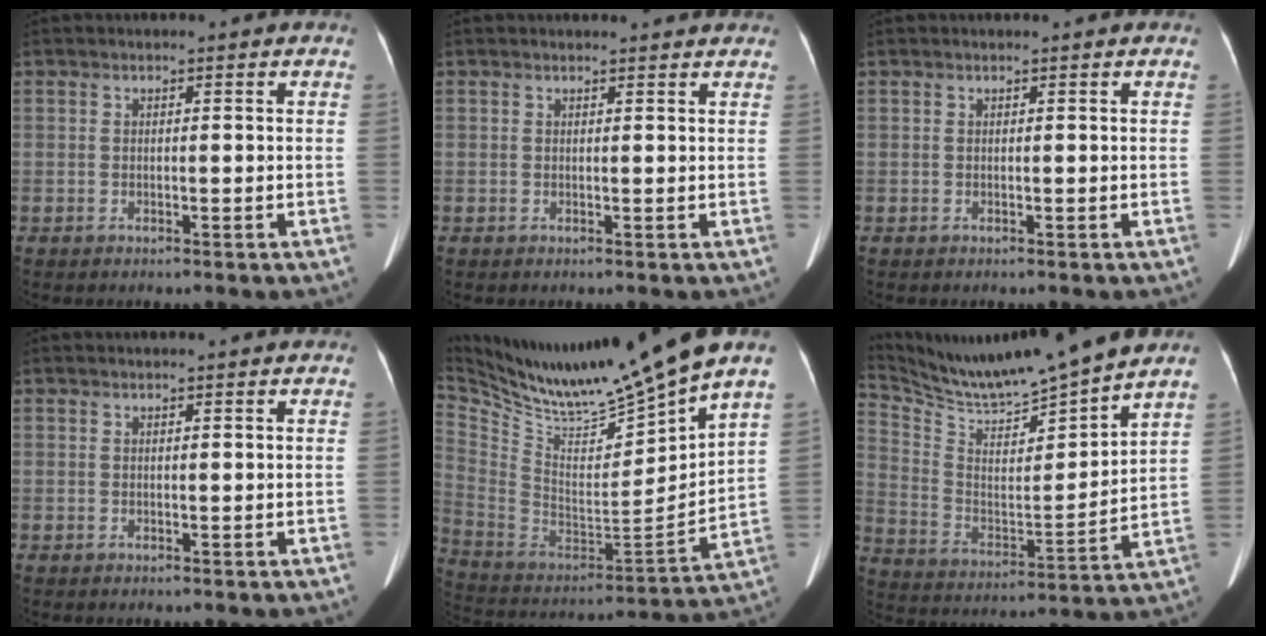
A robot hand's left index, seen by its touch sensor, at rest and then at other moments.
{"total": 3.4, "force": [3.3, 0.7, 0.6], "torque": [-0.012, 0.015, 0.033]}
{"total": 0.0}
{"total": 0.8, "force": [0.8, 0.1, 0.2], "torque": [-0.008, 0.017, 0.007]}
{"total": 21.2, "force": [18.1, -1.2, 11.0], "torque": [-0.210, -0.048, 0.320]}
{"total": 16.2, "force": [15.2, -0.9, 5.6], "torque": [-0.121, -0.020, 0.267]}